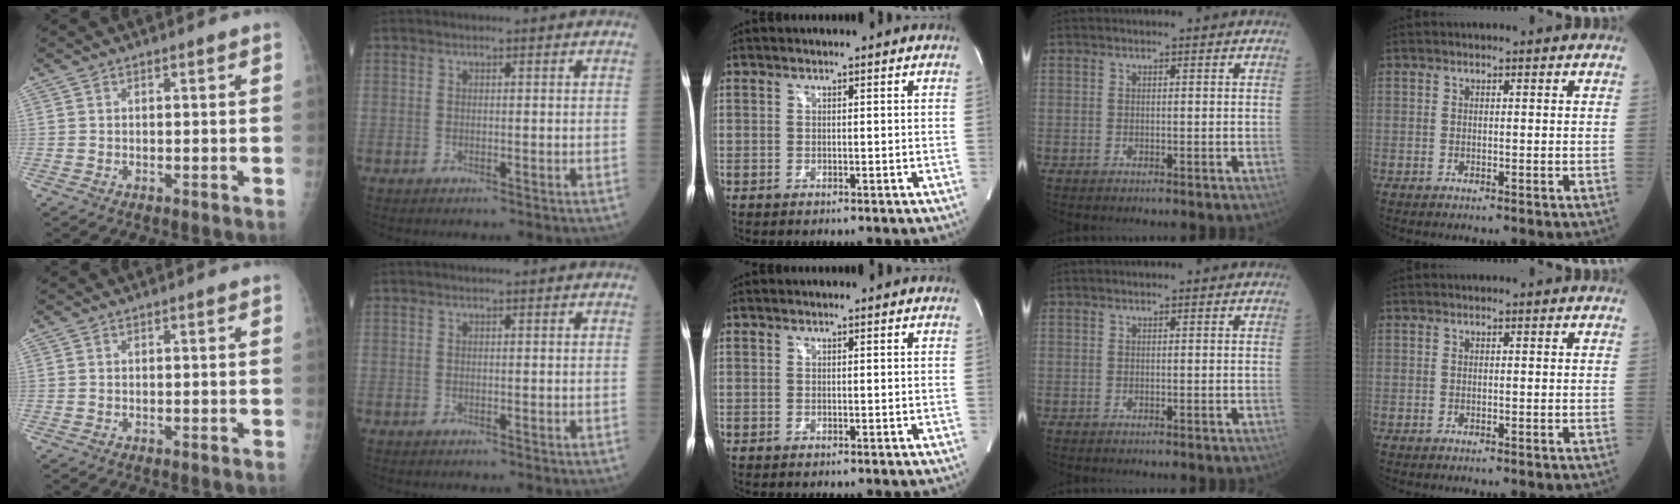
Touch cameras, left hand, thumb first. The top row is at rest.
{}